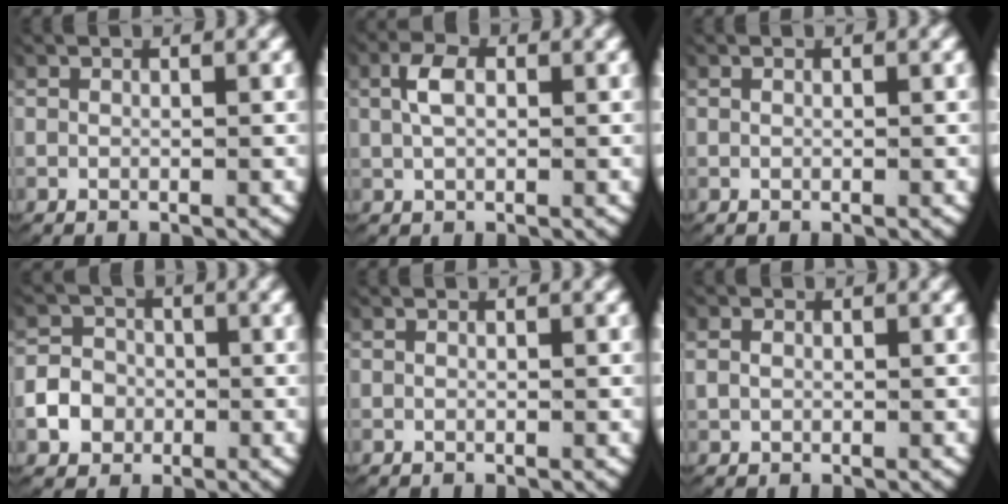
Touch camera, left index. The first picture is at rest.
{"total": 2.4, "force": [0.5, 1.4, 2.0], "torque": [-0.049, -0.001, 0.012]}
{"total": 0.0}
{"total": 6.1, "force": [-1.4, 5.6, 1.9], "torque": [-0.042, -0.011, -0.030]}
{"total": 0.0}
{"total": 1.2, "force": [0.3, 1.0, 0.6], "torque": [-0.023, -0.007, 0.012]}